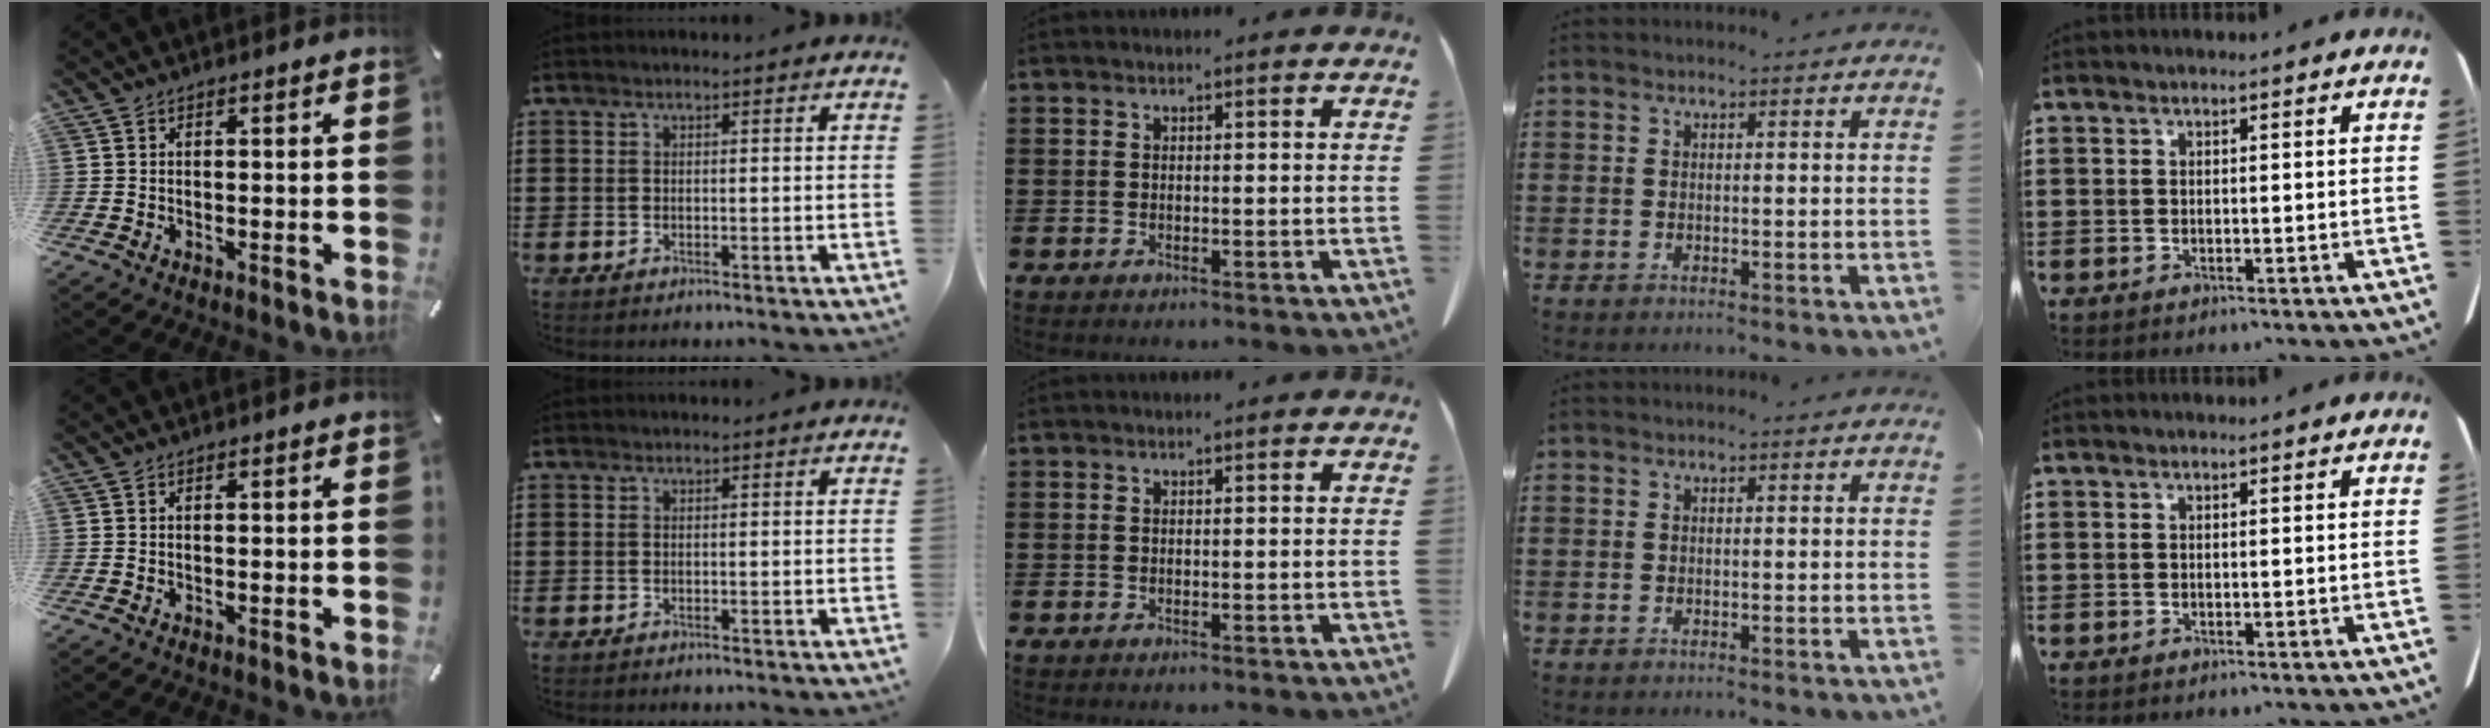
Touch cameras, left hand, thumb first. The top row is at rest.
{}